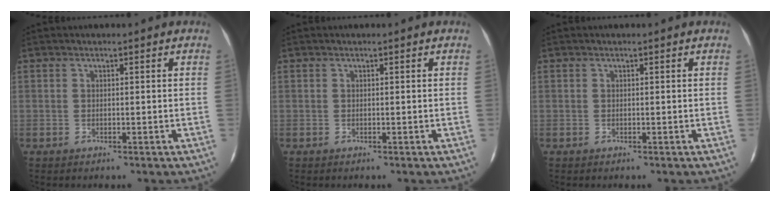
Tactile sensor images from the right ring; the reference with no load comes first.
{"total": 0.0}
{"total": 0.0}